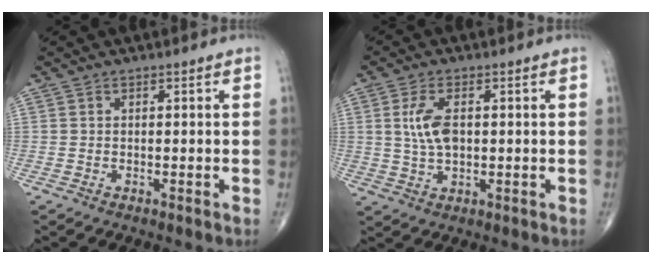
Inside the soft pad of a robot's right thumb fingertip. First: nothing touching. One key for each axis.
{"total": 6.4, "fx": 0.9, "fy": 3.3, "fz": 5.4, "tx": -0.111, "ty": -0.001, "tz": 0.018}